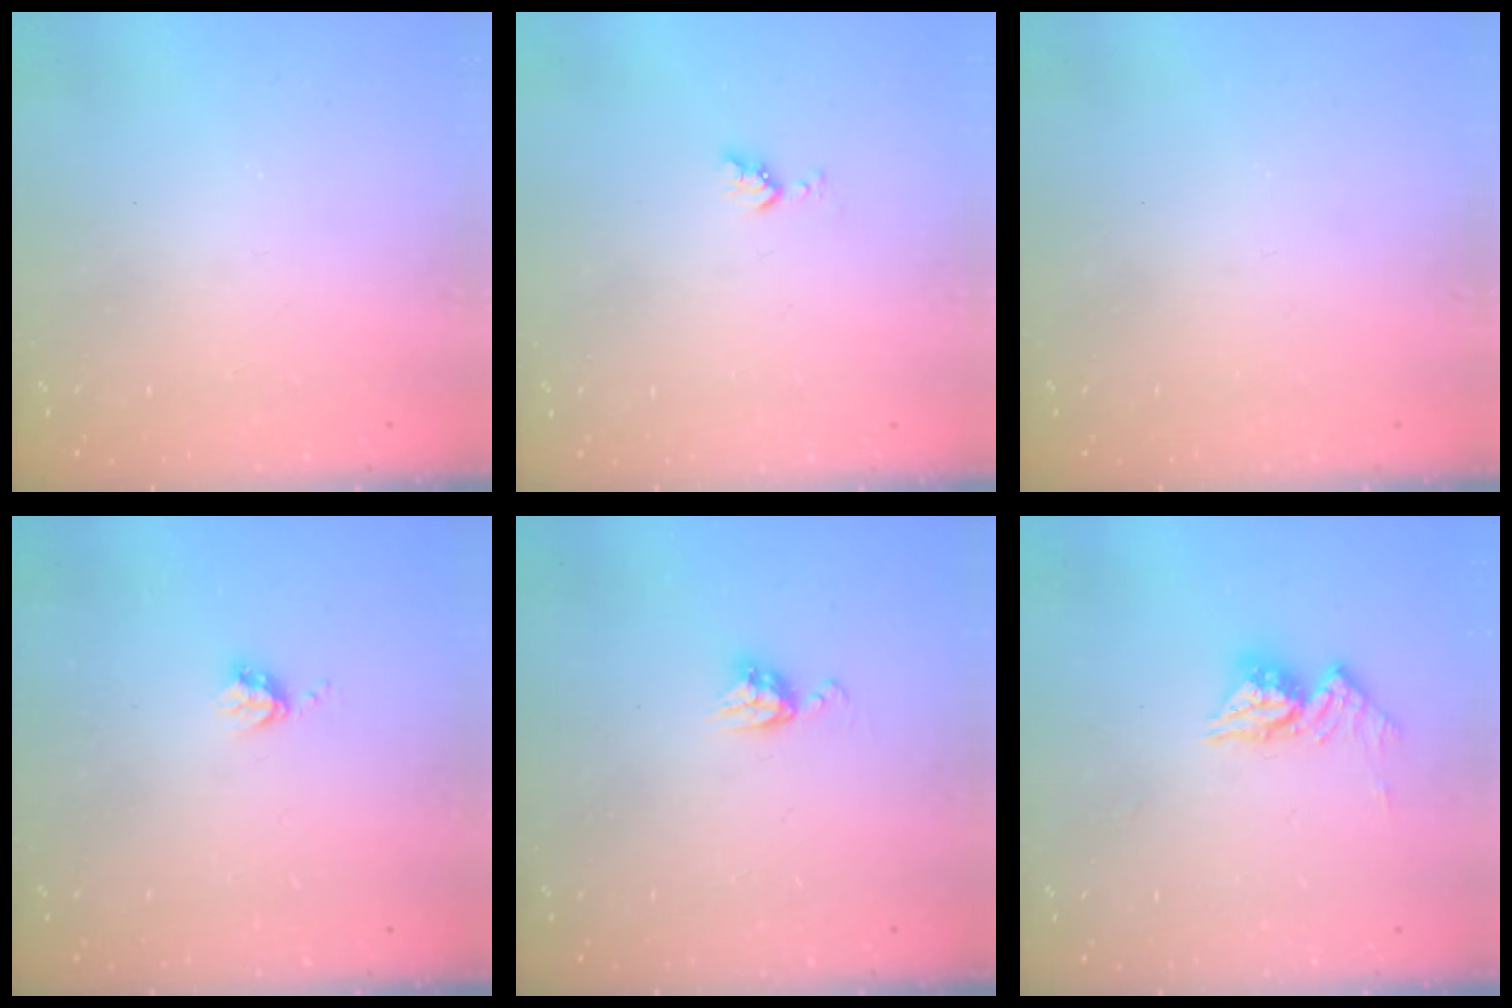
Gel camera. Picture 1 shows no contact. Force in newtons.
{"total": 3.9, "press": 3.9, "slide": 0.5}
{"total": 0.7, "press": 0.7, "slide": 0.1}
{"total": 3.5, "press": 3.4, "slide": 0.5}
{"total": 5.9, "press": 5.9, "slide": 0.5}
{"total": 9.9, "press": 9.8, "slide": 0.9}